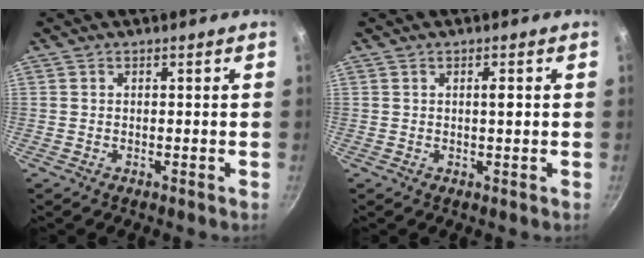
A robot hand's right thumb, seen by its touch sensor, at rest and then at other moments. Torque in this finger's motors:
{"motor_torque": [0.21, 0.69, 0.39, 0.10, 0.05]}